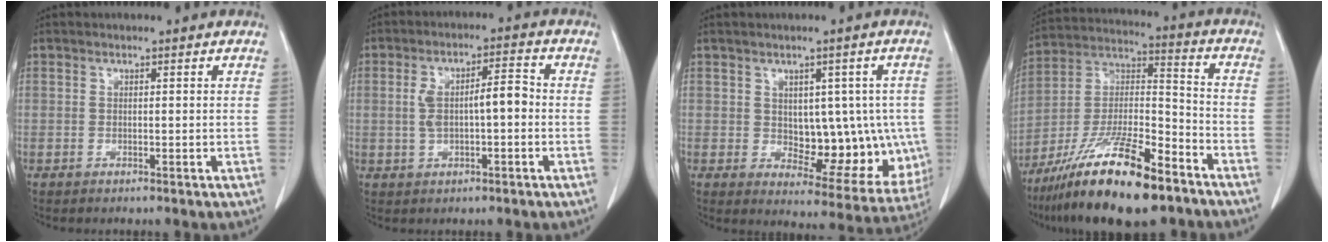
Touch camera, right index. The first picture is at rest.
{"total": 6.8, "force": [-0.2, 2.1, 6.5], "torque": [-0.129, 0.026, 0.001]}
{"total": 11.7, "force": [0.1, 6.5, 9.7], "torque": [-0.105, 0.012, 0.029]}
{"total": 20.0, "force": [-13.4, 4.2, 14.4], "torque": [-0.274, -0.015, -0.236]}